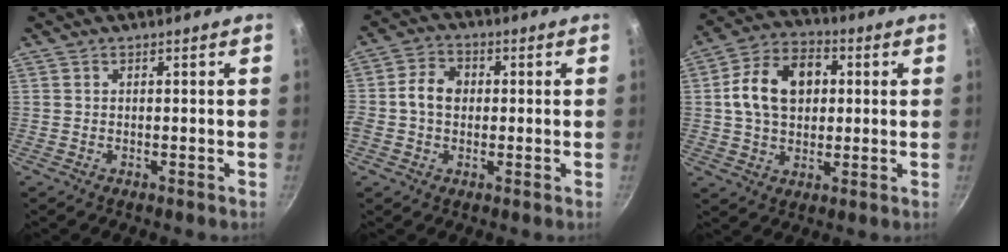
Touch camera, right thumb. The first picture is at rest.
{"total": 6.5, "force": [0.2, 5.2, 3.9], "torque": [-0.053, 0.013, -0.012]}
{"total": 14.1, "force": [2.2, 10.1, 9.6], "torque": [-0.138, 0.018, 0.026]}